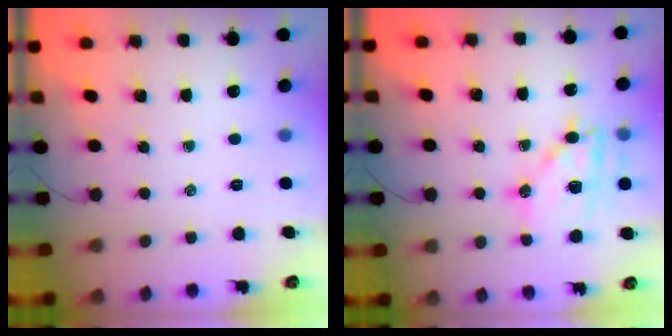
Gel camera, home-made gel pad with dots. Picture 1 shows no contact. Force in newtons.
{"total": 16.8, "press": 16.5, "slide": 3.4}